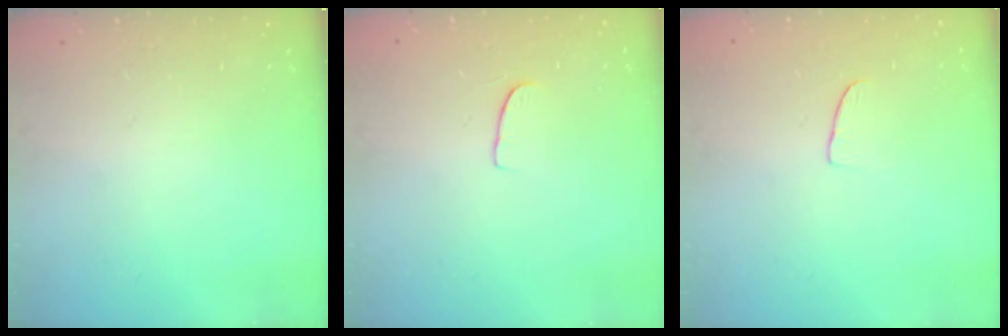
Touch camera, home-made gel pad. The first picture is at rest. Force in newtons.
{"total": 5.8, "press": 5.8, "slide": 0.3}
{"total": 5.4, "press": 5.3, "slide": 0.4}